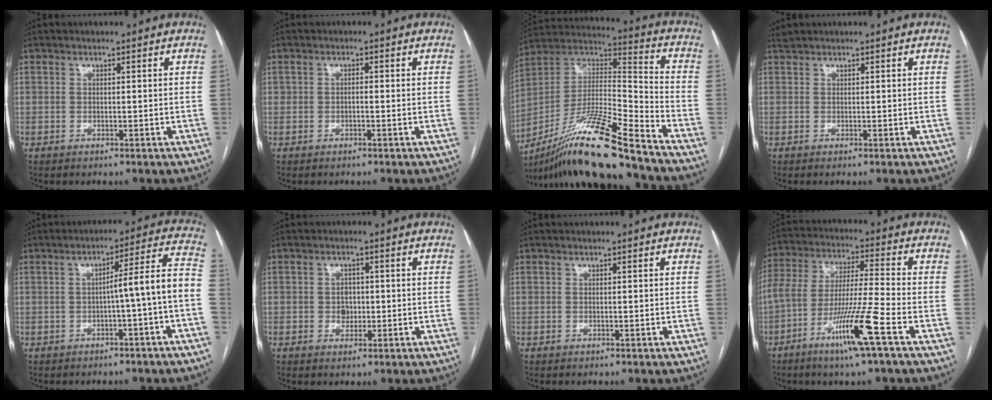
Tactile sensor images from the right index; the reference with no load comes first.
{"total": 0.8, "force": [-0.1, 0.5, 0.7], "torque": [-0.016, 0.006, 0.000]}
{"total": 19.8, "force": [-14.8, 0.4, 13.2], "torque": [-0.263, -0.010, -0.272]}
{"total": 0.8, "force": [0.7, -0.1, 0.4], "torque": [-0.012, 0.014, 0.016]}
{"total": 8.0, "force": [-2.2, -0.9, 7.7], "torque": [-0.098, 0.024, -0.030]}
{"total": 2.6, "force": [-0.1, 2.2, 1.5], "torque": [-0.017, 0.005, 0.000]}
{"total": 0.0}
{"total": 12.9, "force": [-6.6, -0.7, 11.0], "torque": [-0.222, -0.014, -0.125]}